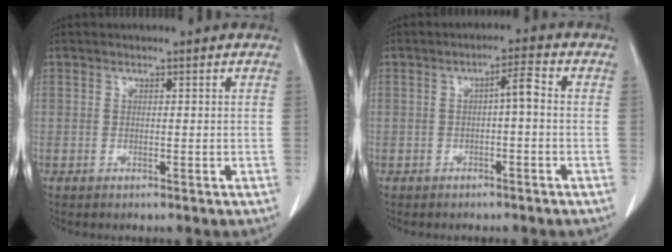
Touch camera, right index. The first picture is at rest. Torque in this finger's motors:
{"motor_torque": [0.31, -0.12, 0.11, 0.03]}